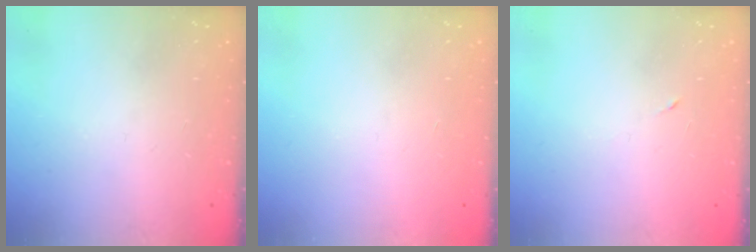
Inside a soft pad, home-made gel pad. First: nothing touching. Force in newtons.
{"total": 1.5, "press": 1.5, "slide": 0.1}
{"total": 3.1, "press": 2.9, "slide": 1.1}